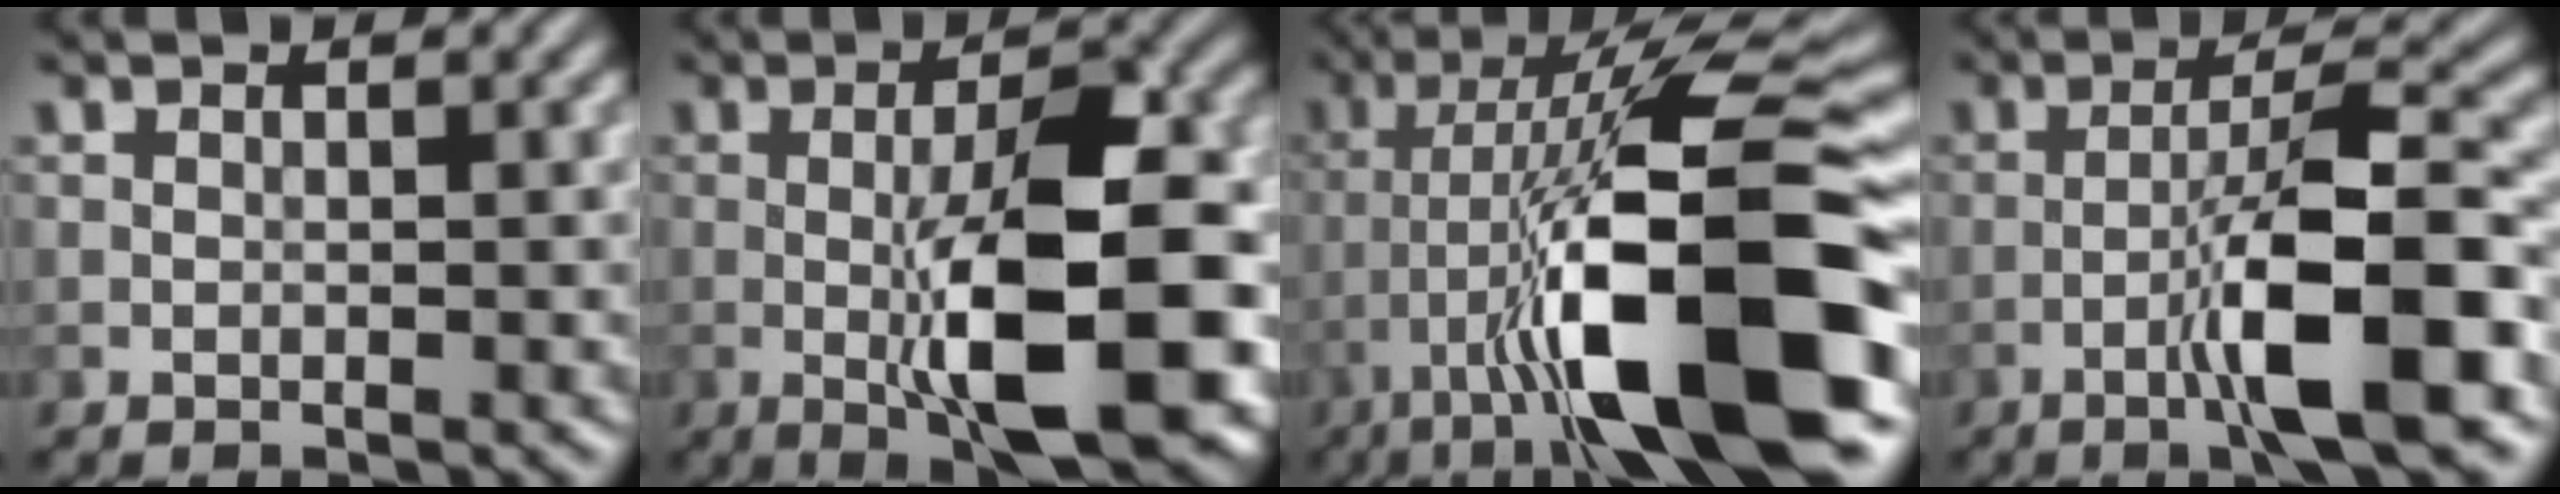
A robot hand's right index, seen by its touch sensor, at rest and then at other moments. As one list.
[{"total": 10.8, "force": [-1.9, 3.4, 10.1], "torque": [-0.160, -0.001, -0.029]}, {"total": 14.9, "force": [-4.7, 3.2, 13.7], "torque": [-0.229, 0.016, -0.071]}, {"total": 8.6, "force": [-3.3, 1.3, 7.9], "torque": [-0.128, 0.015, -0.057]}]